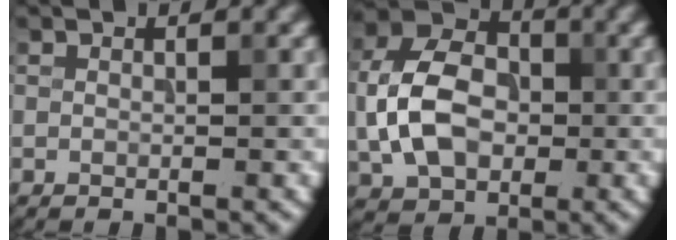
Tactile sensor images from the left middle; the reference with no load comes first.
{"total": 7.7, "force": [-0.9, 5.6, 5.3], "torque": [-0.108, 0.014, -0.027]}